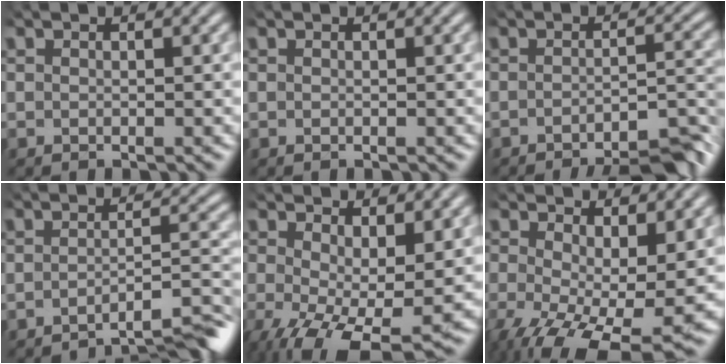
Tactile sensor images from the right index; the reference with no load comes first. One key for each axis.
{"total": 0.0}
{"total": 8.2, "fx": -6.9, "fy": 1.9, "fz": 4.1, "tx": -0.033, "ty": -0.019, "tz": -0.099}
{"total": 7.4, "fx": -6.1, "fy": 1.3, "fz": 4.1, "tx": -0.040, "ty": -0.019, "tz": -0.087}
{"total": 6.4, "fx": -2.4, "fy": 3.1, "fz": 5.1, "tx": -0.097, "ty": -0.058, "tz": -0.010}
{"total": 7.7, "fx": -3.4, "fy": 3.7, "fz": 5.8, "tx": -0.112, "ty": -0.068, "tz": -0.023}